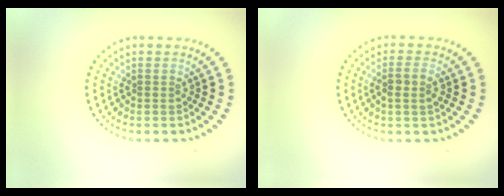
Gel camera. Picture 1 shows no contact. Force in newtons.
{"total": 1.9, "press": 1.8, "slide": 0.7}